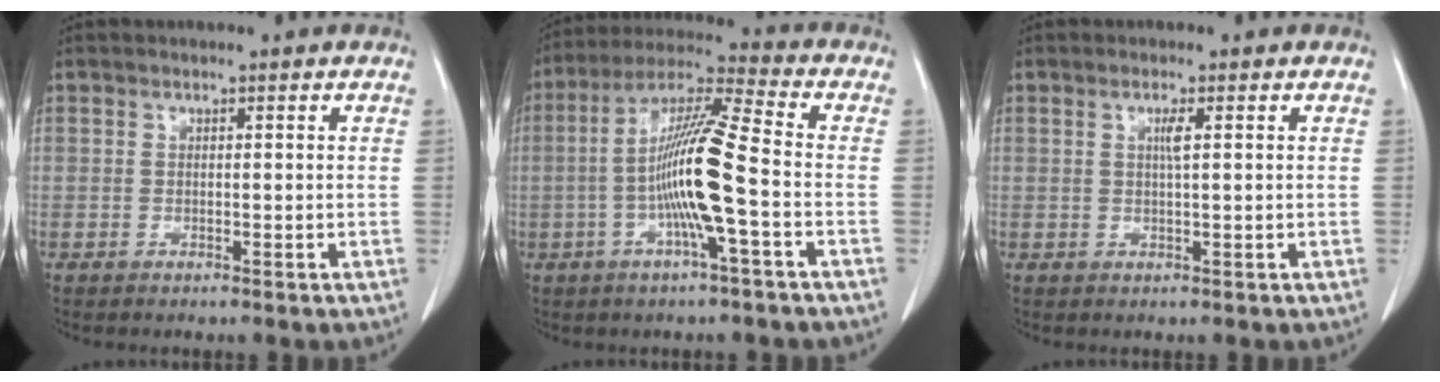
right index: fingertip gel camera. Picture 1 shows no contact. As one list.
[{"total": 12.7, "force": [-2.6, 0.0, 12.4], "torque": [-0.240, 0.007, -0.057]}, {"total": 1.6, "force": [0.4, -0.1, 1.5], "torque": [-0.029, 0.001, 0.007]}]